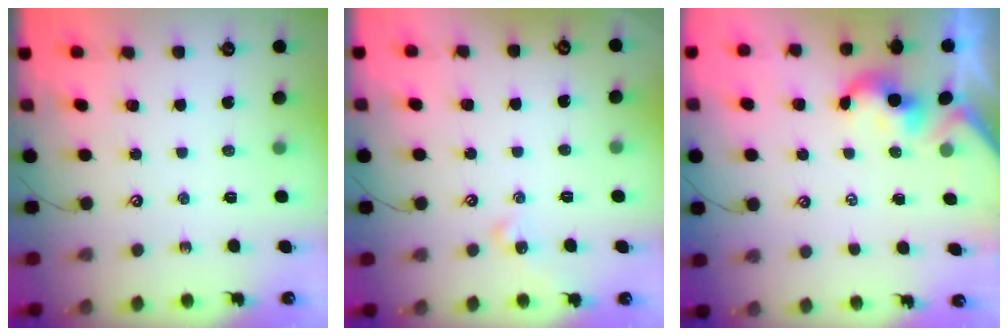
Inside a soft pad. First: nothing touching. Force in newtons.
{"total": 0.6, "press": 0.5, "slide": 0.3}
{"total": 0.0}